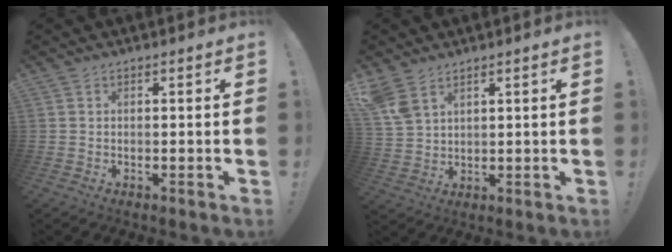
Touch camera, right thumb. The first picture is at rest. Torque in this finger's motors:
{"motor_torque": [0.03, 0.87, 0.69, 0.29, 0.01]}